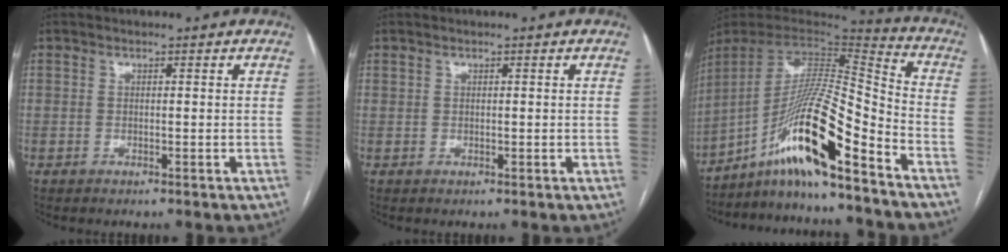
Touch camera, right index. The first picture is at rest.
{"total": 0.7, "force": [0.5, 0.5, 0.3], "torque": [-0.001, 0.001, 0.010]}
{"total": 17.6, "force": [-11.2, 0.2, 13.6], "torque": [-0.261, 0.003, -0.206]}